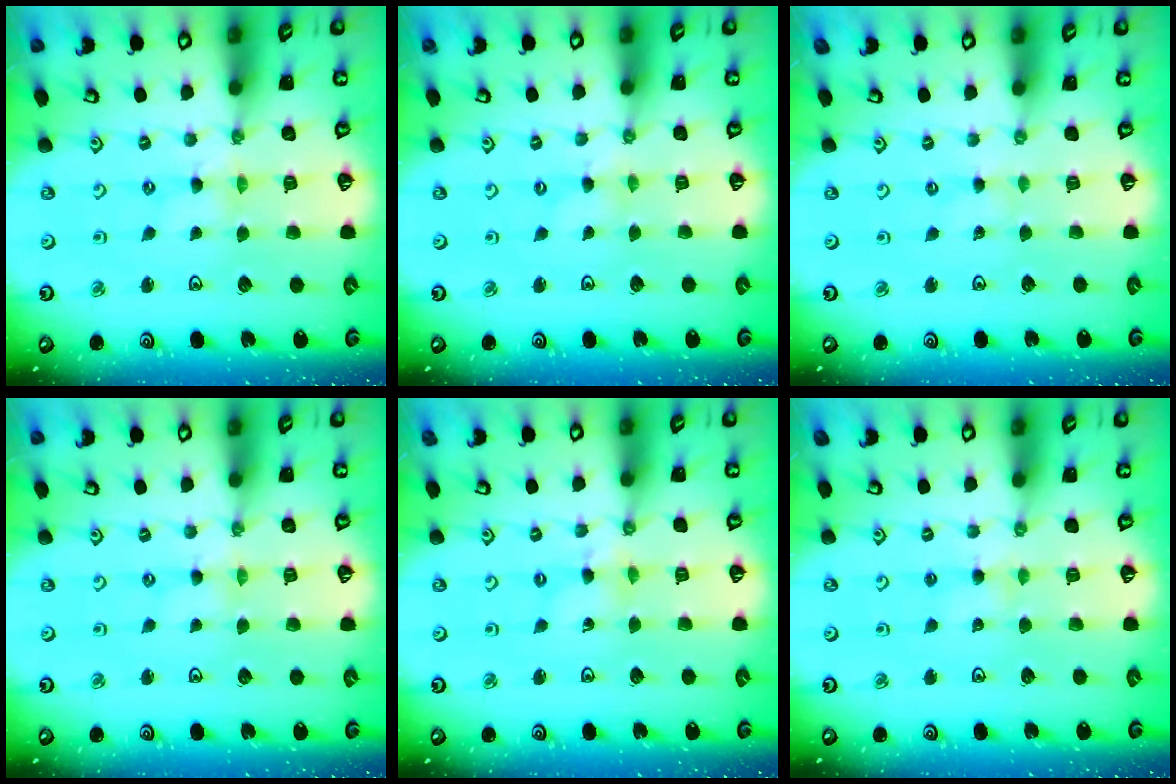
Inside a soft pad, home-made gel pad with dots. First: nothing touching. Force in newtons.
{"total": 0.0}
{"total": 0.0}
{"total": 0.0}
{"total": 2.0, "press": 2.0, "slide": 0.2}
{"total": 2.4, "press": 2.4, "slide": 0.3}